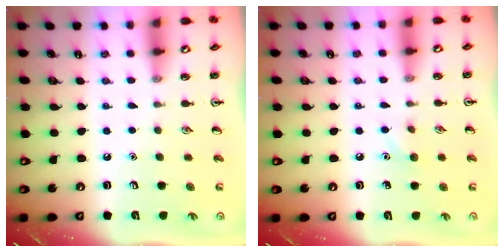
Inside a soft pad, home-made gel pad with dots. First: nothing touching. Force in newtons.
{"total": 5.5, "press": 5.2, "slide": 1.7}